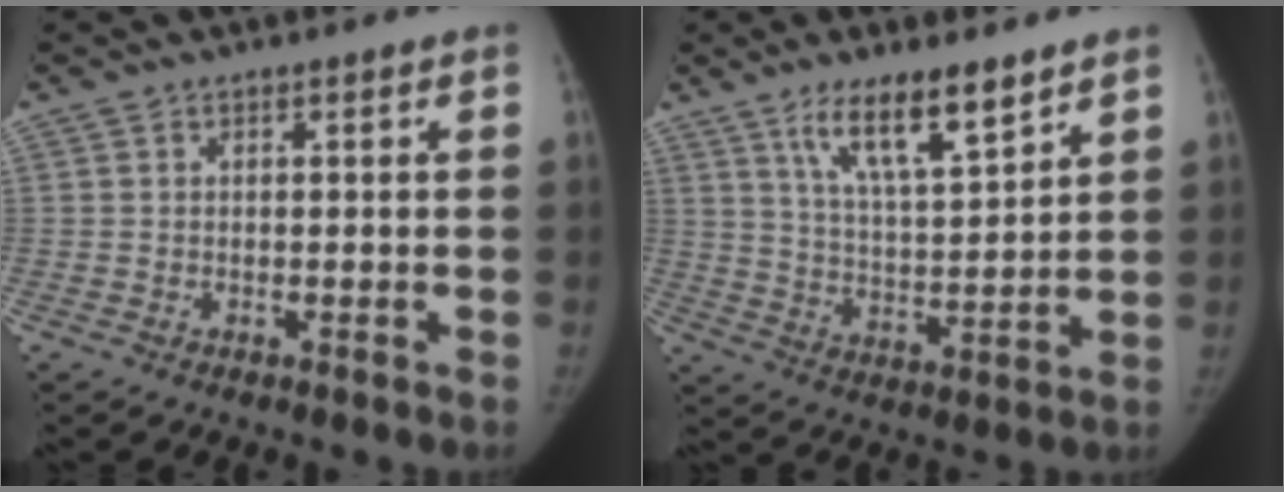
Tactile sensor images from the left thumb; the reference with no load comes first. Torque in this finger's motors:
{"motor_torque": [0.31, -0.20, 1.34, -1.11, 0.08]}